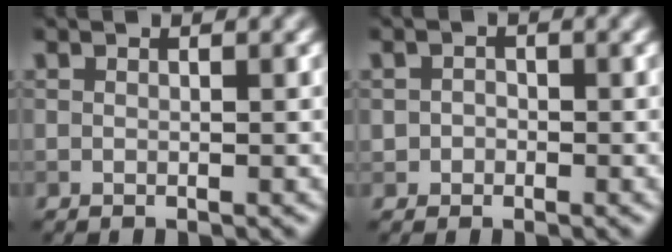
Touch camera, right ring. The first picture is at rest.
{"total": 1.1, "force": [-0.2, 1.0, 0.3], "torque": [0.003, -0.001, -0.006]}